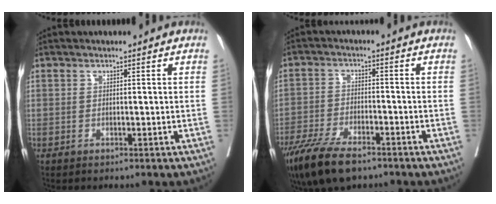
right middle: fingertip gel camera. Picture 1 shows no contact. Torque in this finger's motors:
{"motor_torque": [1.11, -1.03, 0.18, 0.06]}